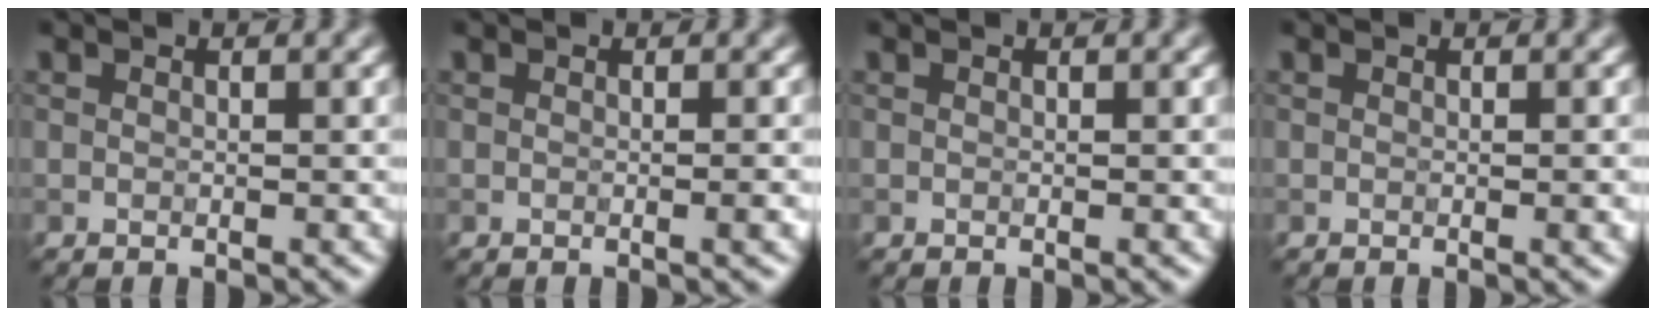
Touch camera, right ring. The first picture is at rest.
{"total": 1.2, "force": [-0.2, 0.2, 1.2], "torque": [-0.012, 0.001, -0.004]}
{"total": 0.0}
{"total": 1.2, "force": [-0.1, 0.3, 1.1], "torque": [-0.011, 0.002, -0.002]}